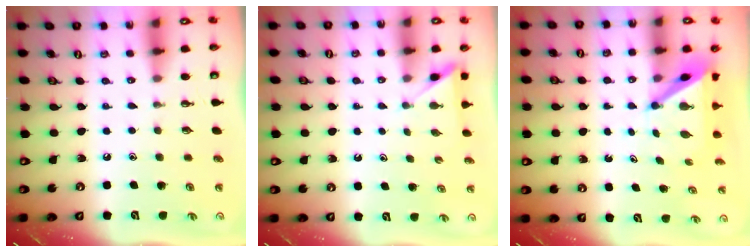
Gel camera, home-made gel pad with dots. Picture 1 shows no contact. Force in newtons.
{"total": 3.0, "press": 3.0, "slide": 0.3}
{"total": 5.5, "press": 5.5, "slide": 0.5}